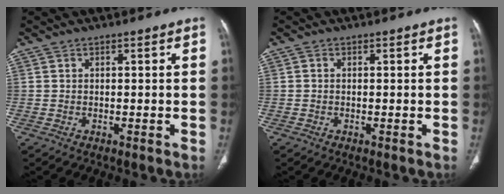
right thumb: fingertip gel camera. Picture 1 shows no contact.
{"total": 0.0}